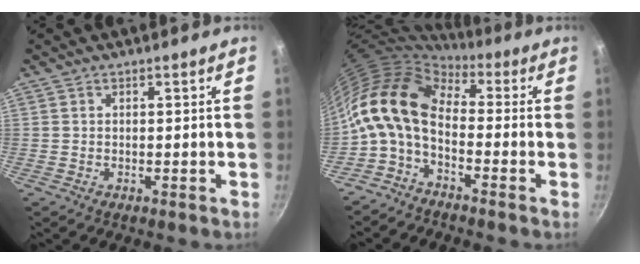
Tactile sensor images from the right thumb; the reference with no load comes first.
{"total": 13.5, "force": [-1.1, 8.1, 10.8], "torque": [-0.197, 0.029, -0.042]}